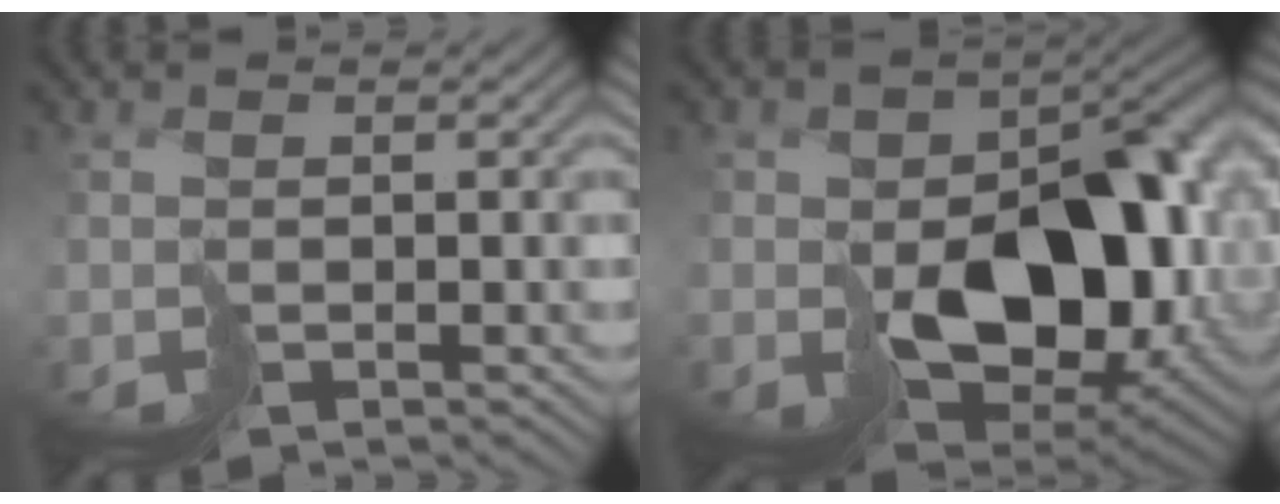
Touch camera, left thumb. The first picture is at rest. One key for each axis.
{"total": 14.5, "fx": -1.9, "fy": 10.4, "fz": 9.9, "tx": -0.111, "ty": -0.028, "tz": -0.014}